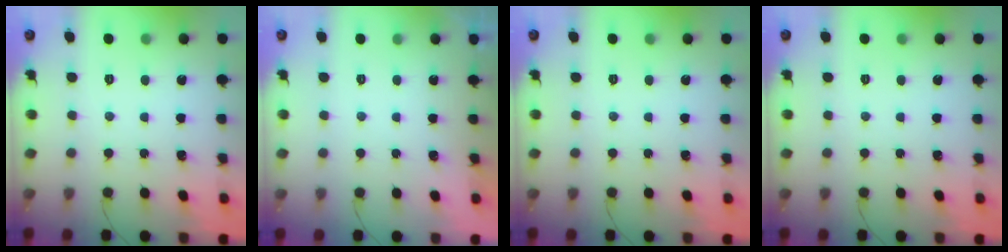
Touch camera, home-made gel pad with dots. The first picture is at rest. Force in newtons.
{"total": 0.6, "press": 0.2, "slide": 0.5}
{"total": 0.0}
{"total": 0.0}